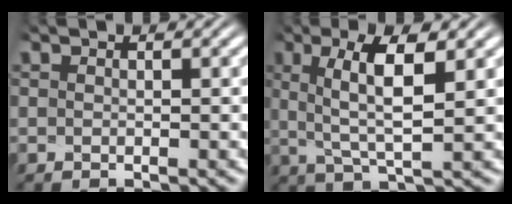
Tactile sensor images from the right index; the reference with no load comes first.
{"total": 5.5, "force": [0.4, 2.4, 4.9], "torque": [-0.099, -0.008, 0.013]}